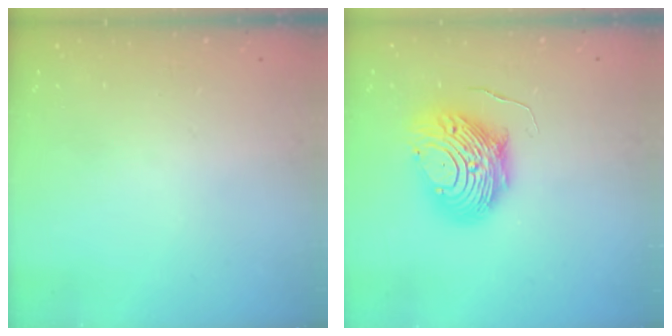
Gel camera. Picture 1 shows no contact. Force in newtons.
{"total": 10.5, "press": 10.4, "slide": 1.0}